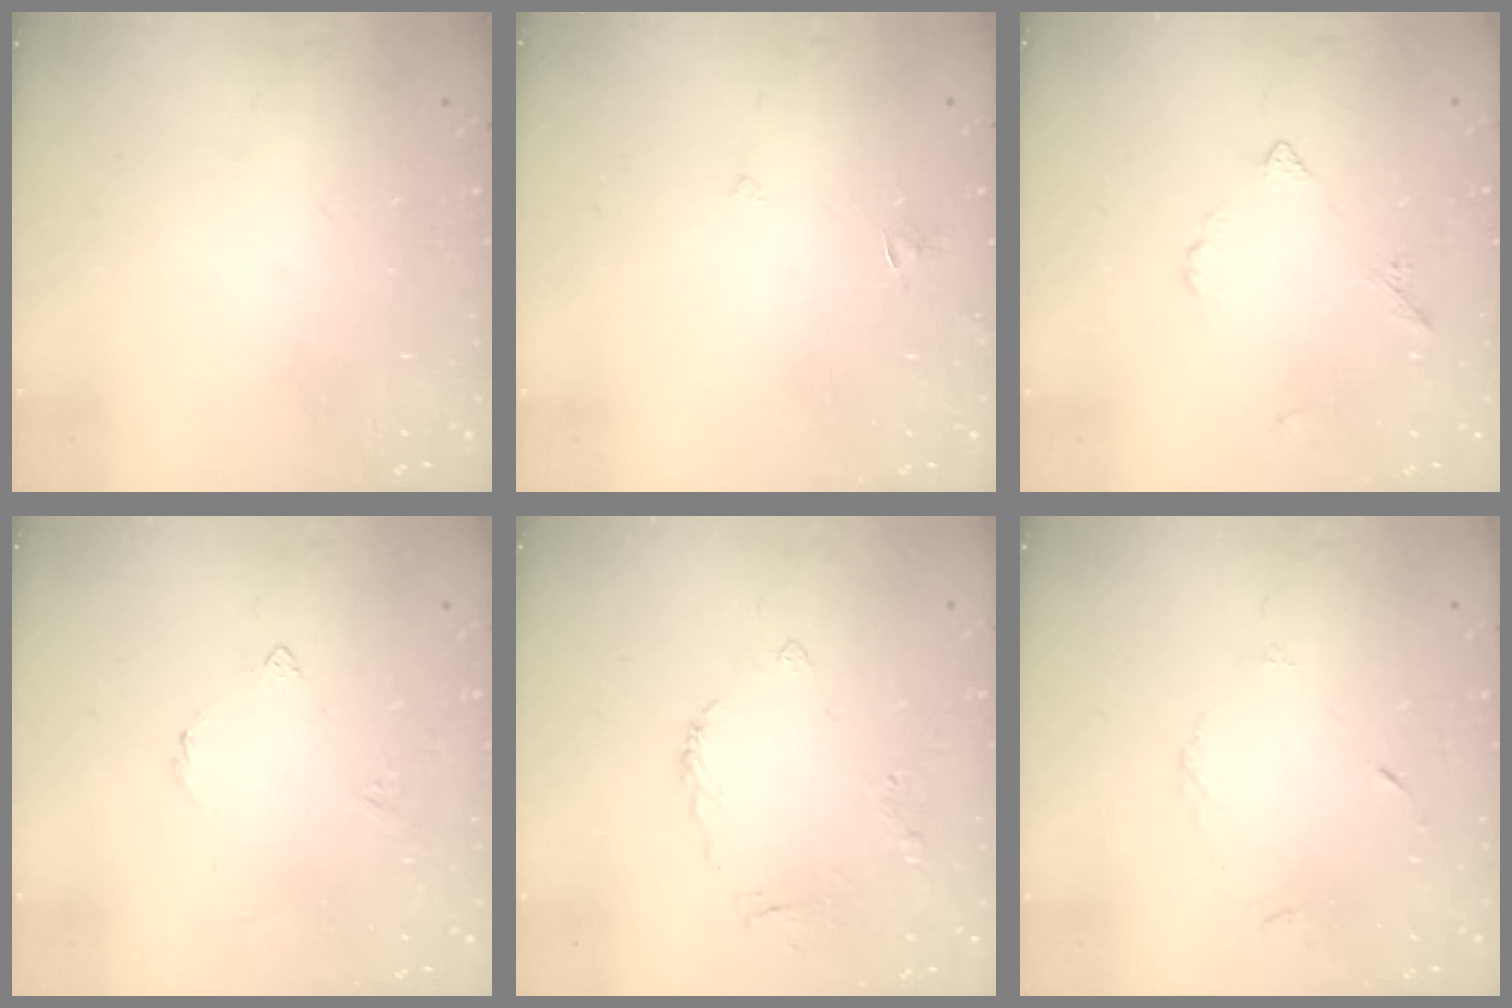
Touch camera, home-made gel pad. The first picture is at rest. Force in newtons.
{"total": 2.5, "press": 2.5, "slide": 0.3}
{"total": 4.2, "press": 4.1, "slide": 0.8}
{"total": 2.6, "press": 2.5, "slide": 0.7}
{"total": 4.8, "press": 4.8, "slide": 0.7}
{"total": 3.5, "press": 3.4, "slide": 0.4}